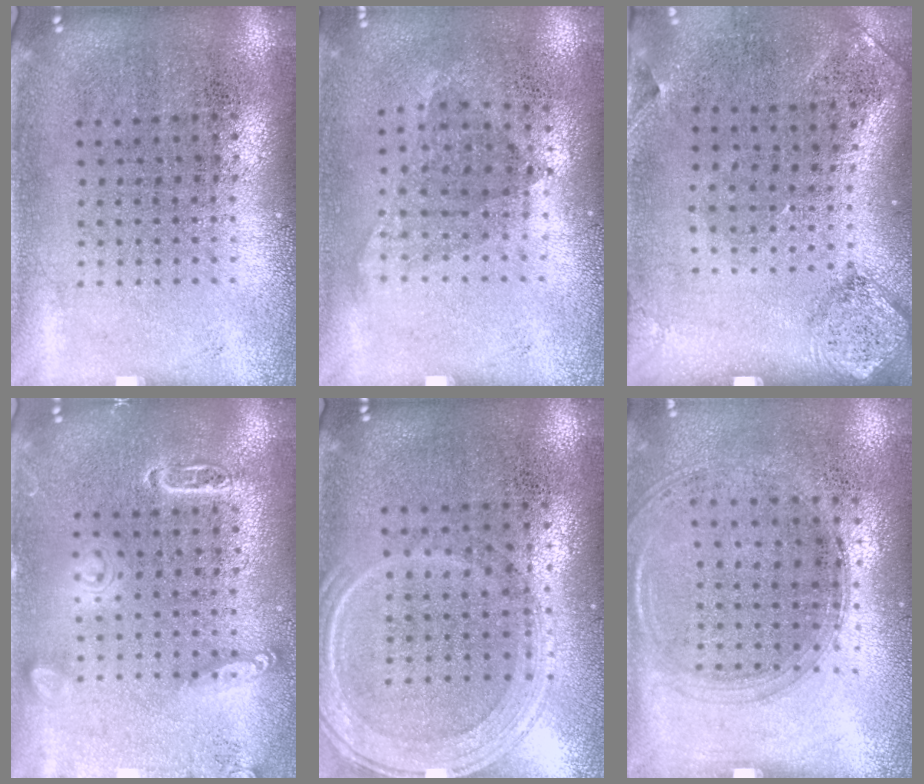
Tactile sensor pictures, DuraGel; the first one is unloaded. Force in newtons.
{"total": 1.0, "press": 0.8, "slide": 0.6}
{"total": 1.9, "press": 1.1, "slide": 1.5}
{"total": 2.7, "press": 2.7, "slide": 0.3}
{"total": 1.3, "press": 1.2, "slide": 0.4}
{"total": 1.3, "press": 1.2, "slide": 0.5}